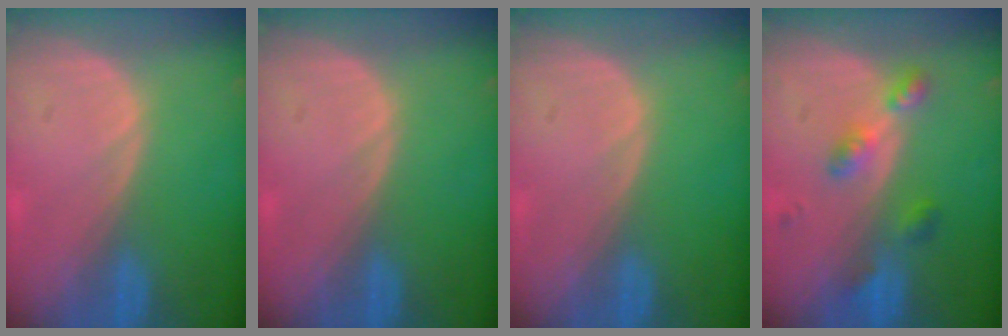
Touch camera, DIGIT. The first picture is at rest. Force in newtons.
{"total": 0.0}
{"total": 0.0}
{"total": 4.6, "press": 4.5, "slide": 0.9}